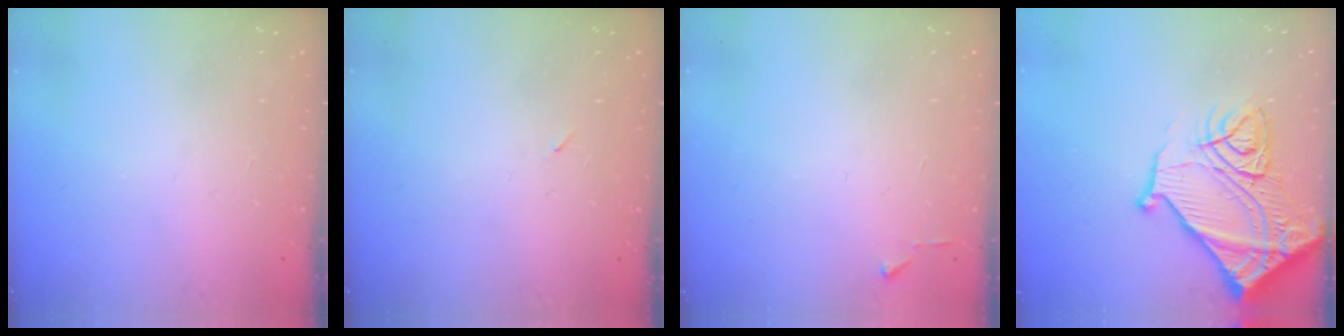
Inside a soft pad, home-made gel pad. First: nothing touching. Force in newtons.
{"total": 2.2, "press": 1.9, "slide": 1.2}
{"total": 3.9, "press": 3.9, "slide": 0.5}
{"total": 19.6, "press": 19.5, "slide": 2.0}